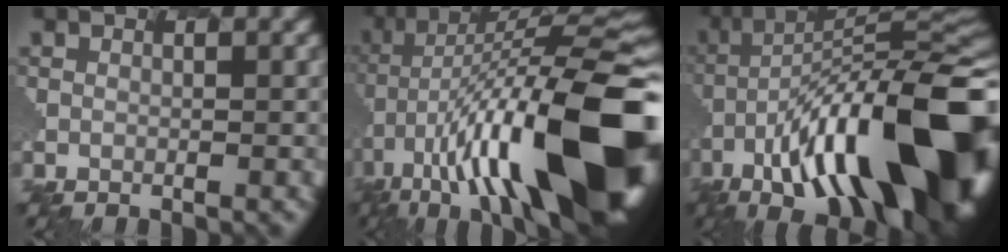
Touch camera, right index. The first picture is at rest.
{"total": 17.3, "force": [-4.8, 5.4, 15.7], "torque": [-0.268, 0.025, -0.096]}
{"total": 15.9, "force": [-5.9, 5.7, 13.6], "torque": [-0.226, 0.033, -0.114]}